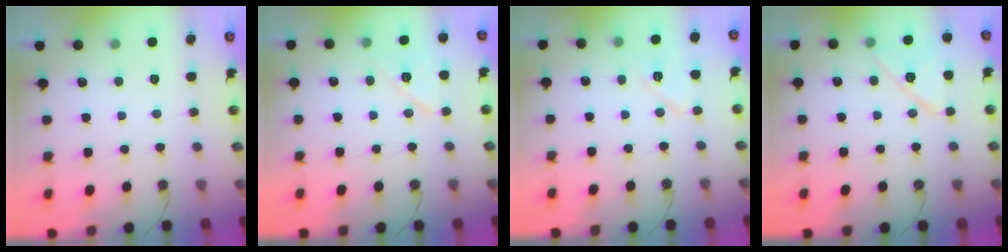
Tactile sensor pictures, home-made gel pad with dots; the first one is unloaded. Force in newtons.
{"total": 9.4, "press": 9.4, "slide": 1.1}
{"total": 11.7, "press": 4.9, "slide": 10.7}
{"total": 11.8, "press": 11.7, "slide": 1.7}